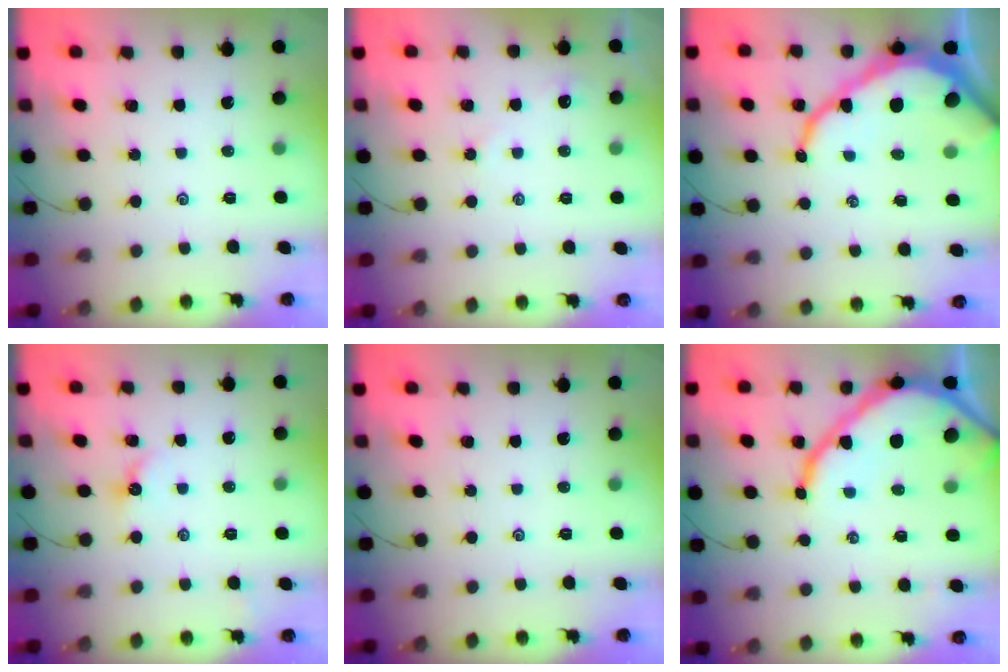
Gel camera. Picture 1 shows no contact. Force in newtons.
{"total": 2.4, "press": 2.4, "slide": 0.4}
{"total": 14.5, "press": 14.4, "slide": 1.3}
{"total": 4.6, "press": 4.5, "slide": 0.8}
{"total": 0.0}
{"total": 16.7, "press": 16.6, "slide": 1.6}